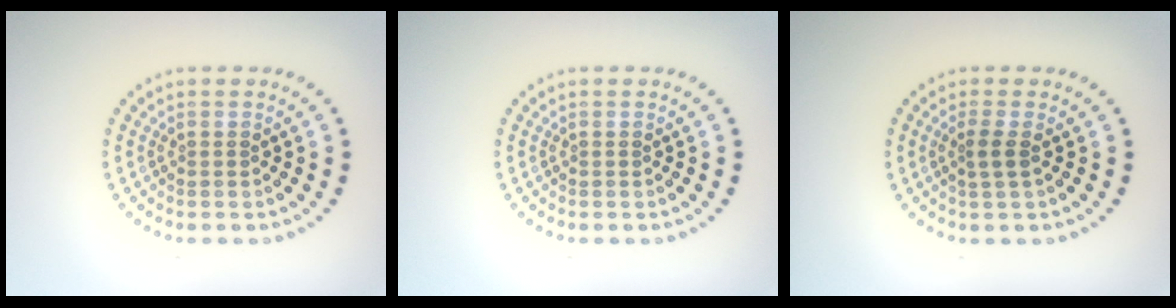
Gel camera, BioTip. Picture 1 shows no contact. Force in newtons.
{"total": 0.0}
{"total": 1.5, "press": 1.2, "slide": 0.9}